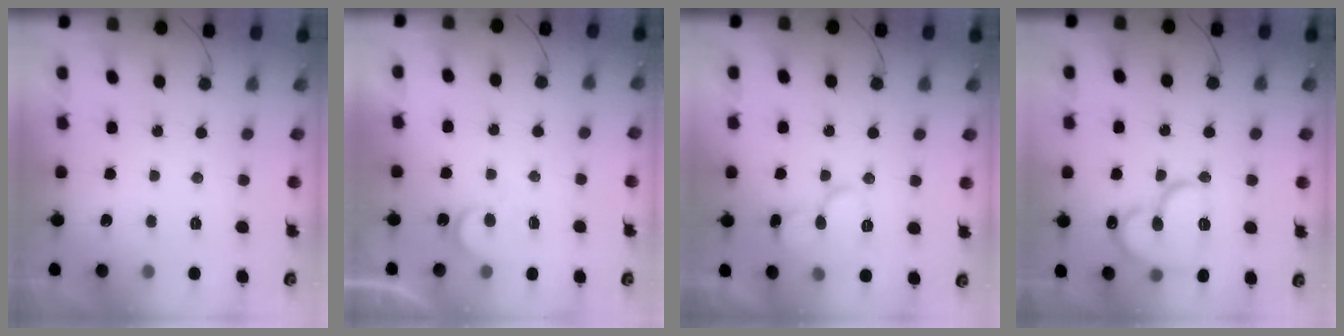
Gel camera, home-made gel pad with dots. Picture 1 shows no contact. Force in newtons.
{"total": 4.5, "press": 4.4, "slide": 0.4}
{"total": 10.7, "press": 10.7, "slide": 1.1}
{"total": 15.2, "press": 15.2, "slide": 1.5}